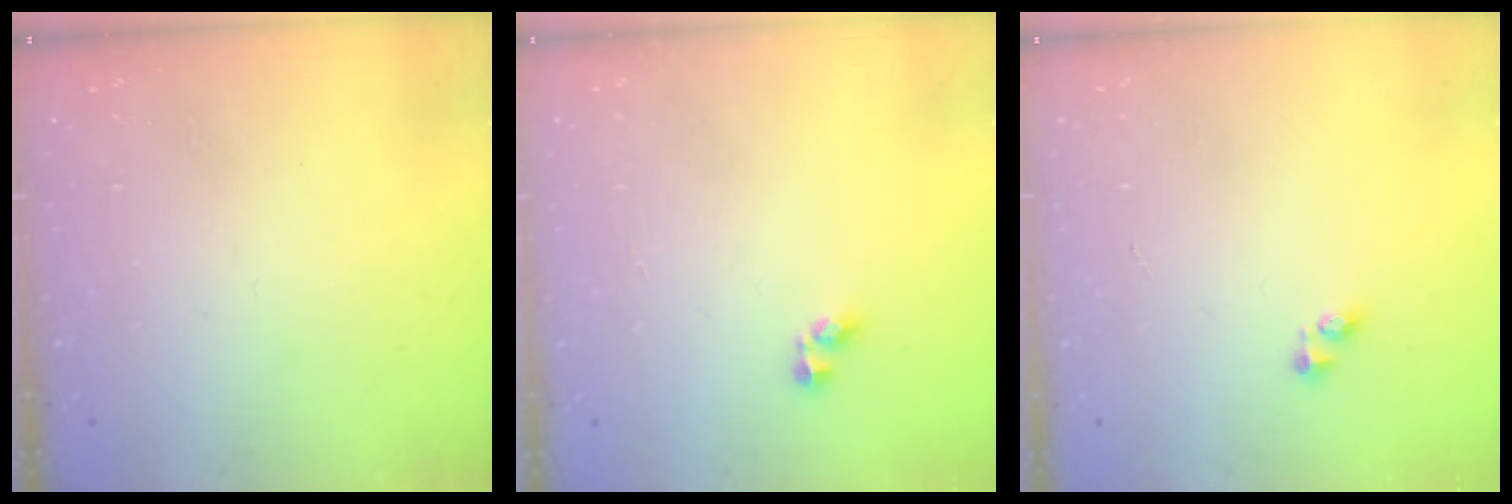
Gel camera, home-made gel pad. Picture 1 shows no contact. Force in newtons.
{"total": 3.6, "press": 3.6, "slide": 0.1}
{"total": 2.2, "press": 2.2, "slide": 0.3}